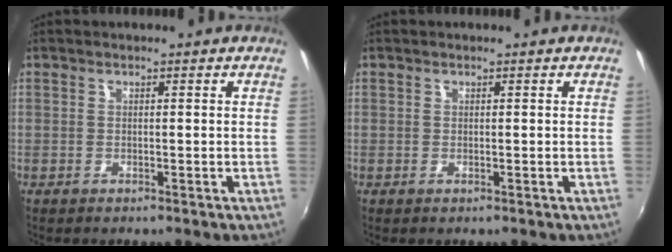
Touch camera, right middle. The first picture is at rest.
{"total": 0.0}